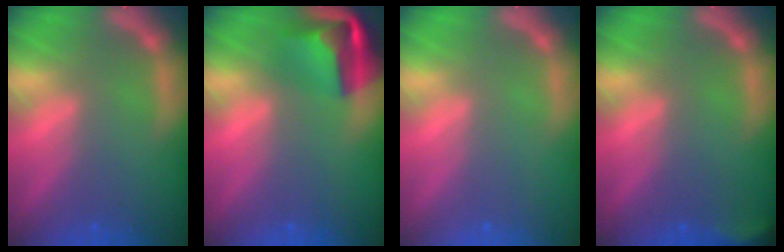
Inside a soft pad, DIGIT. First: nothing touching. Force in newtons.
{"total": 6.9}
{"total": 0.0}
{"total": 2.9}